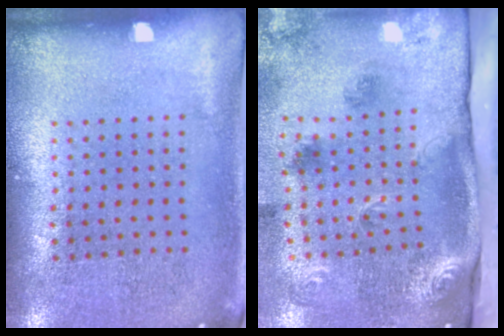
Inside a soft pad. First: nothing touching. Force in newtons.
{"total": 3.2, "press": 2.1, "slide": 2.4}